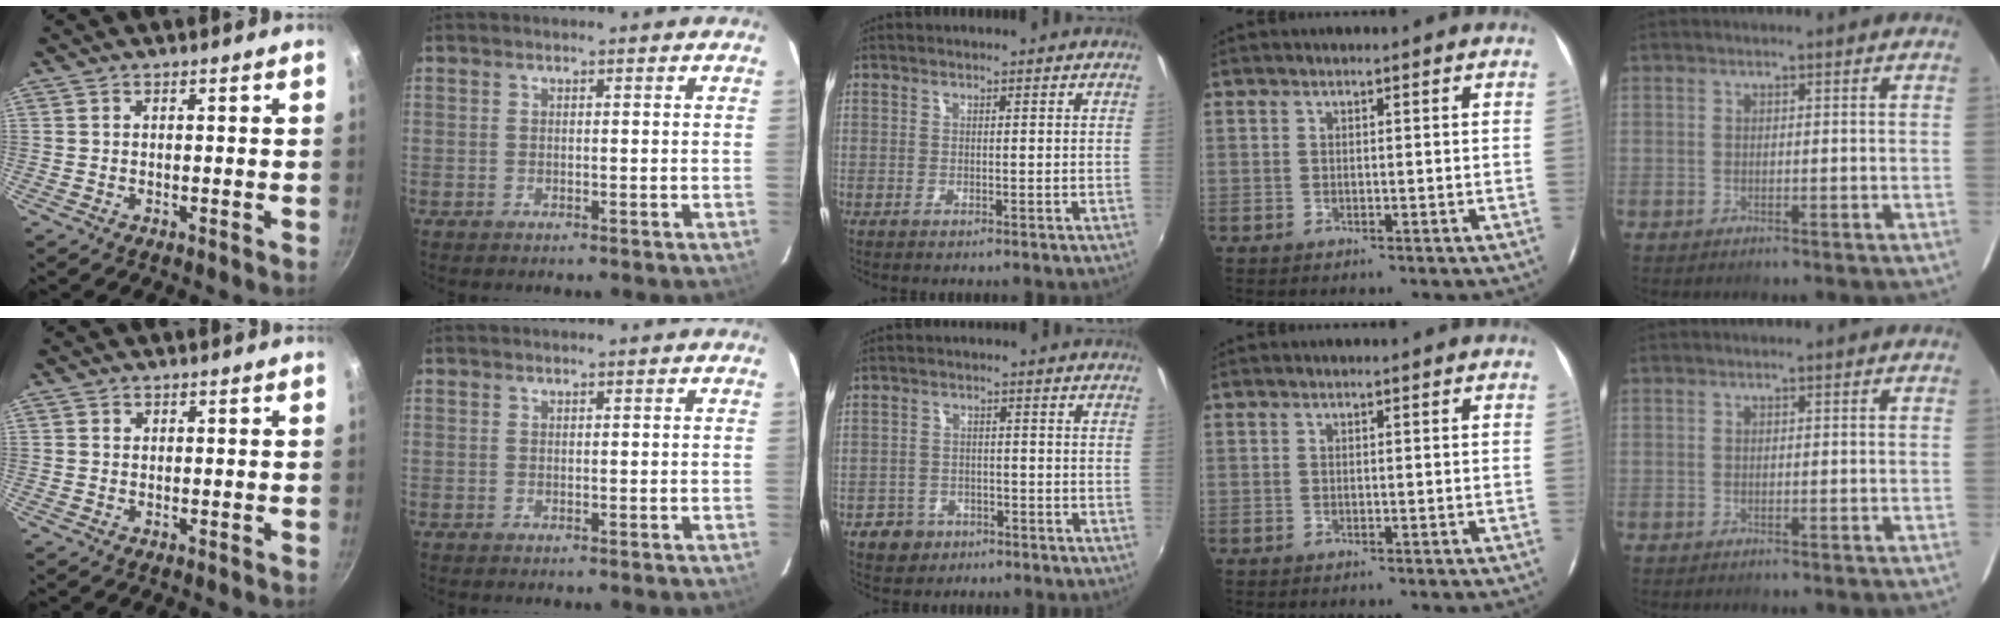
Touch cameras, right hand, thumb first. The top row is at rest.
{"thumb": {"total": 0.7, "force": [0.3, 0.6, 0.1], "torque": [0.001, 0.003, 0.003]}, "middle": {"total": 5.6, "force": [-3.4, 4.3, 1.2], "torque": [-0.048, 0.006, -0.050]}}